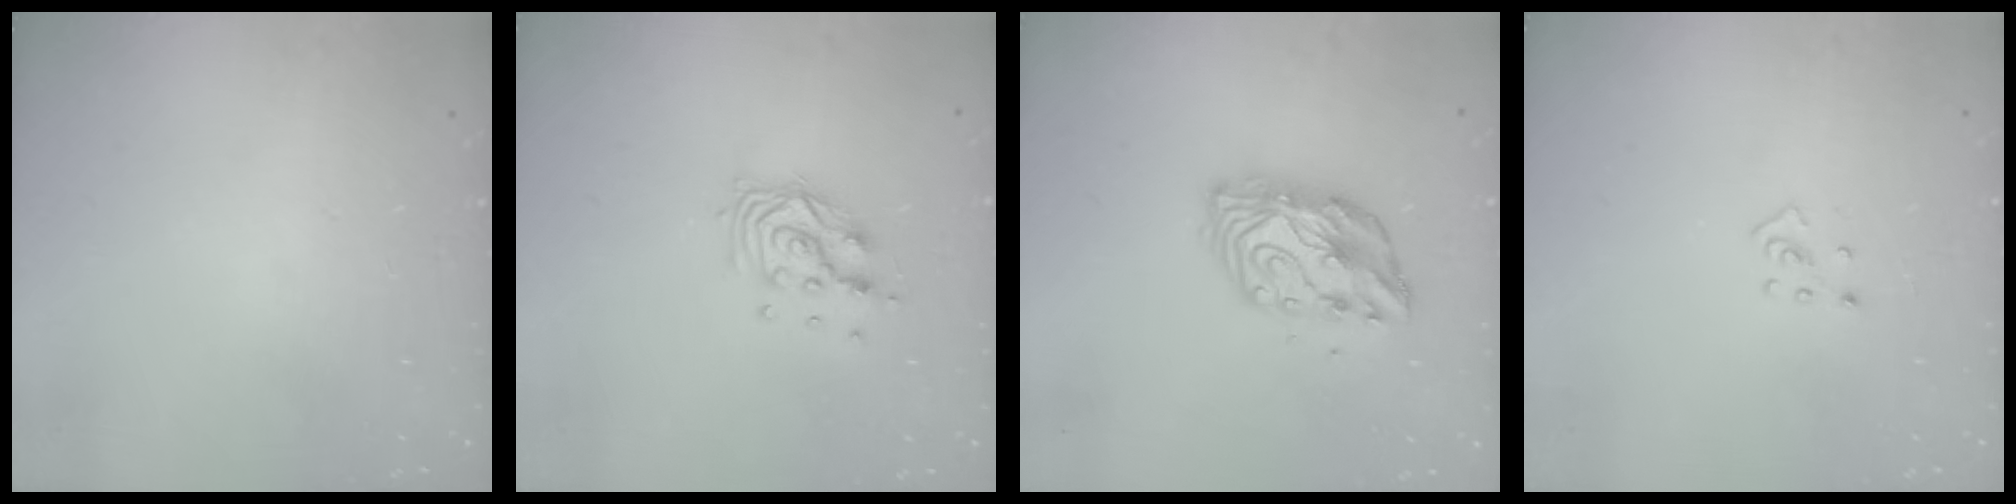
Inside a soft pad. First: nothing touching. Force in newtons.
{"total": 10.0, "press": 9.9, "slide": 0.7}
{"total": 12.7, "press": 12.7, "slide": 1.0}
{"total": 3.3, "press": 3.2, "slide": 0.7}